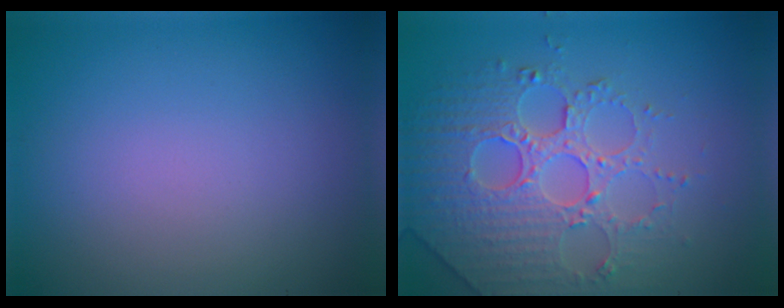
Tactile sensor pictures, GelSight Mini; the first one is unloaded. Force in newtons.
{"total": 5.2, "press": 5.0, "slide": 1.6}